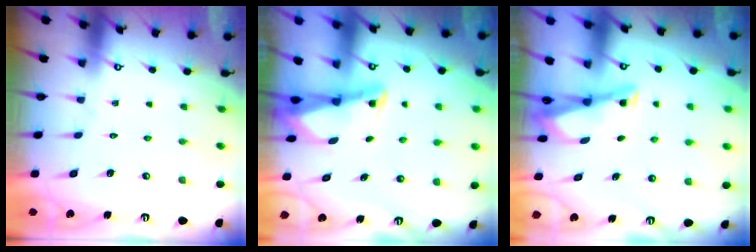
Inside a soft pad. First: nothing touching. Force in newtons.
{"total": 2.5, "press": 2.5, "slide": 0.4}
{"total": 2.9, "press": 2.9, "slide": 0.3}